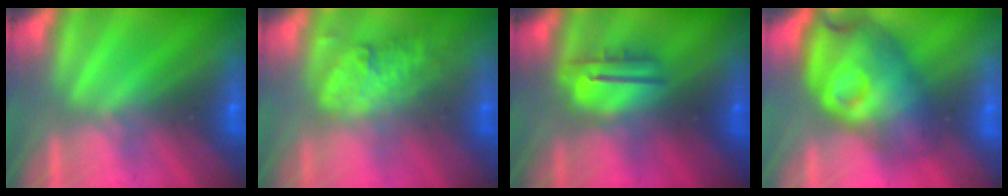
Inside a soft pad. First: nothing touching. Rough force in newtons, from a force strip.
{"total": 2.3}
{"total": 4.6}
{"total": 4.5}